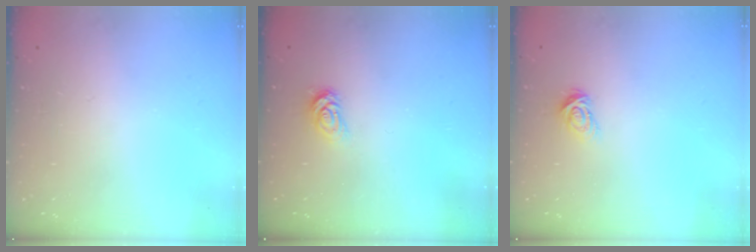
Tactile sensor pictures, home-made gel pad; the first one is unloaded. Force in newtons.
{"total": 4.4, "press": 4.4, "slide": 0.6}
{"total": 4.0, "press": 3.9, "slide": 0.5}